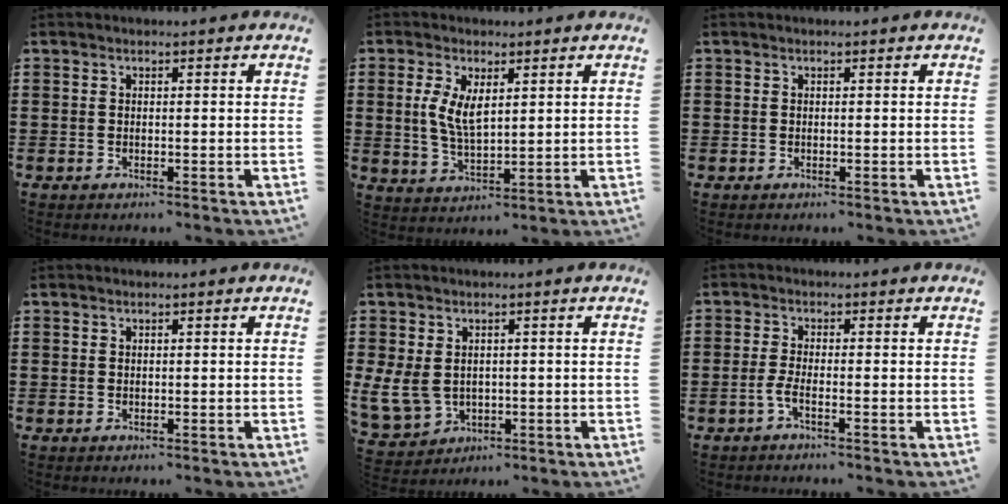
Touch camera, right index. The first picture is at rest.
{"total": 5.5, "force": [1.3, 2.4, 4.7], "torque": [-0.104, 0.002, 0.022]}
{"total": 0.0}
{"total": 0.0}
{"total": 4.8, "force": [0.2, 4.2, 2.4], "torque": [-0.078, 0.001, 0.003]}
{"total": 2.1, "force": [-1.2, 0.1, 1.7], "torque": [-0.040, -0.005, -0.023]}